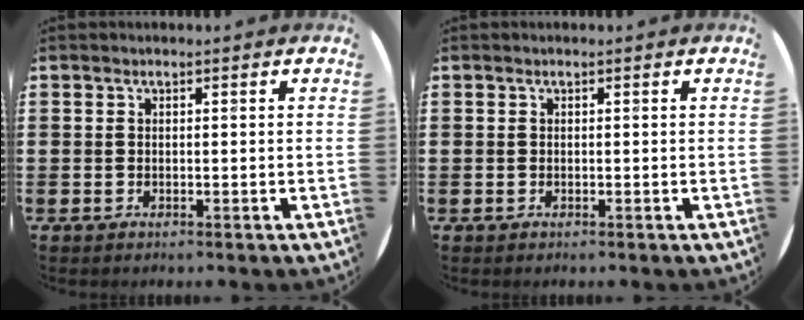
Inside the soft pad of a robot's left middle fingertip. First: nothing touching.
{"total": 0.0}